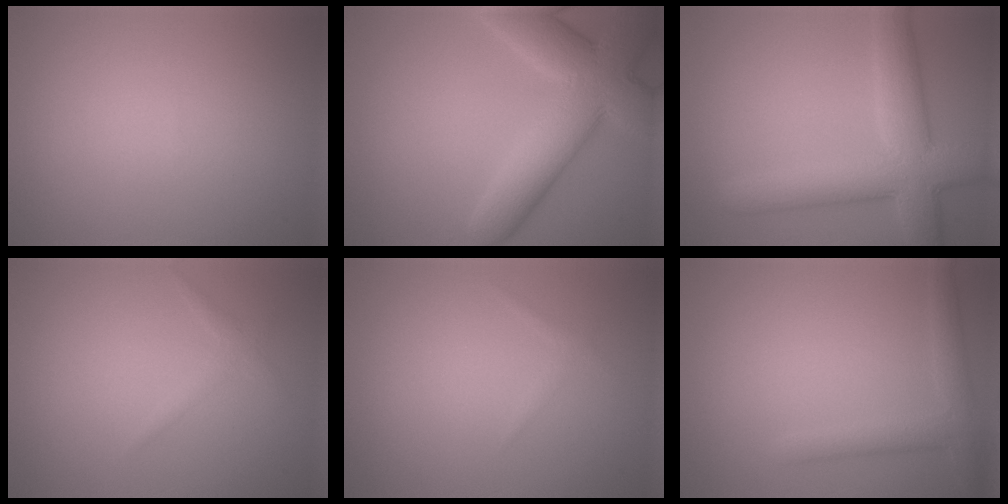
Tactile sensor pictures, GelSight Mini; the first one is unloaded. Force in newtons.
{"total": 9.2, "press": 9.2, "slide": 0.7}
{"total": 7.3, "press": 7.3, "slide": 0.3}
{"total": 1.1, "press": 1.1, "slide": 0.1}
{"total": 0.6, "press": 0.6, "slide": 0.1}
{"total": 2.8, "press": 2.8, "slide": 0.2}